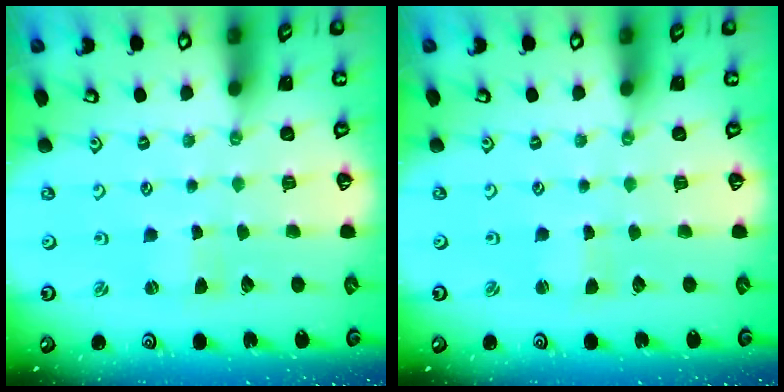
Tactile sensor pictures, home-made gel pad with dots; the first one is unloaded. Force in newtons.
{"total": 0.9, "press": 0.9, "slide": 0.1}